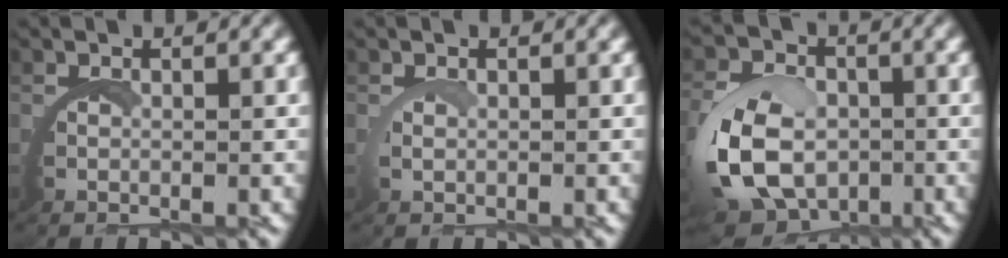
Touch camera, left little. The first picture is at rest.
{"total": 0.8, "force": [0.7, -0.1, 0.3], "torque": [-0.020, -0.004, 0.015]}
{"total": 8.9, "force": [-1.8, 7.4, 4.7], "torque": [-0.131, -0.039, -0.019]}